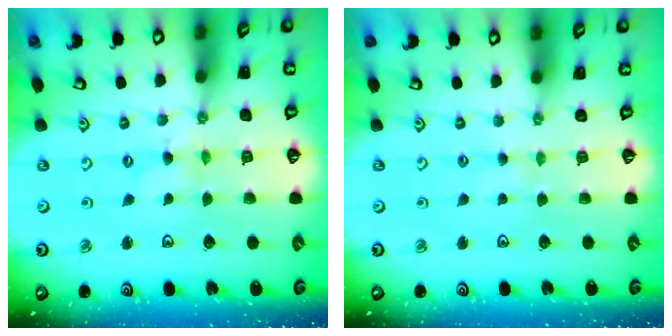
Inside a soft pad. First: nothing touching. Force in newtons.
{"total": 0.6, "press": 0.6, "slide": 0.2}